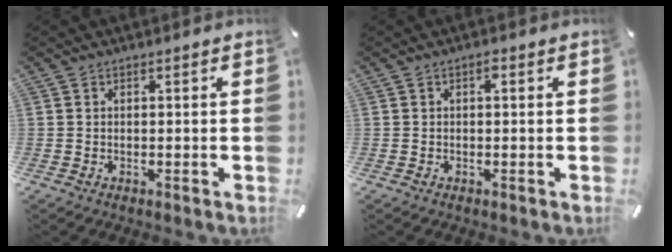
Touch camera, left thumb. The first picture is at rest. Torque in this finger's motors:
{"motor_torque": [0.15, -0.05, -0.07, 0.00, 0.00]}